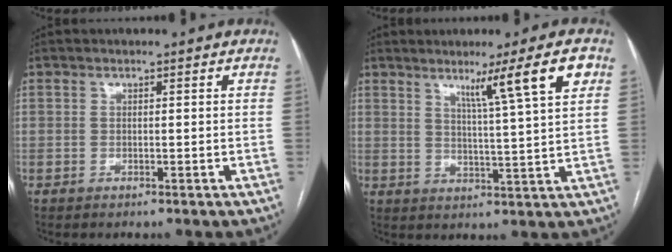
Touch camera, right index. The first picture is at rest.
{"total": 9.4, "force": [4.9, -1.4, 7.9], "torque": [-0.119, -0.004, 0.077]}